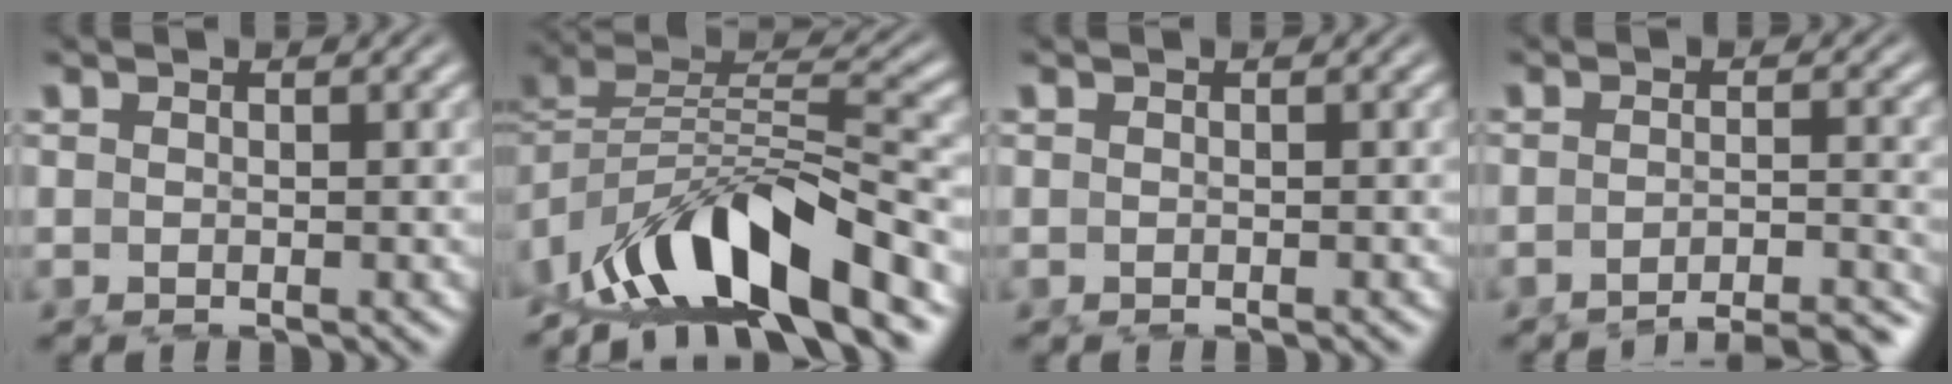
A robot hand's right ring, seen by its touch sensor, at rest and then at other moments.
{"total": 11.8, "force": [-4.2, 6.7, 8.7], "torque": [-0.155, -0.024, -0.058]}
{"total": 0.0}
{"total": 9.4, "force": [-8.9, 1.5, 2.6], "torque": [-0.014, -0.018, -0.133]}